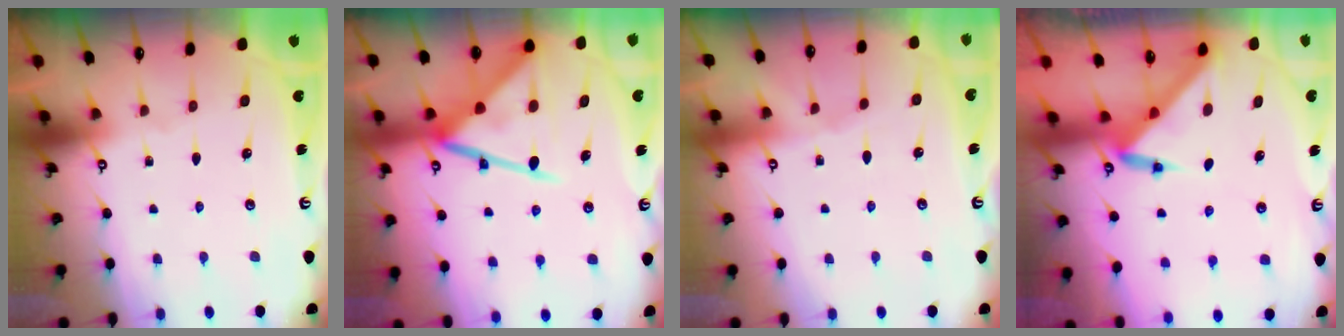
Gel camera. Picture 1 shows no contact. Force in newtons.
{"total": 16.5, "press": 16.5, "slide": 1.6}
{"total": 2.4, "press": 2.4, "slide": 0.4}
{"total": 3.2, "press": 3.2, "slide": 0.0}